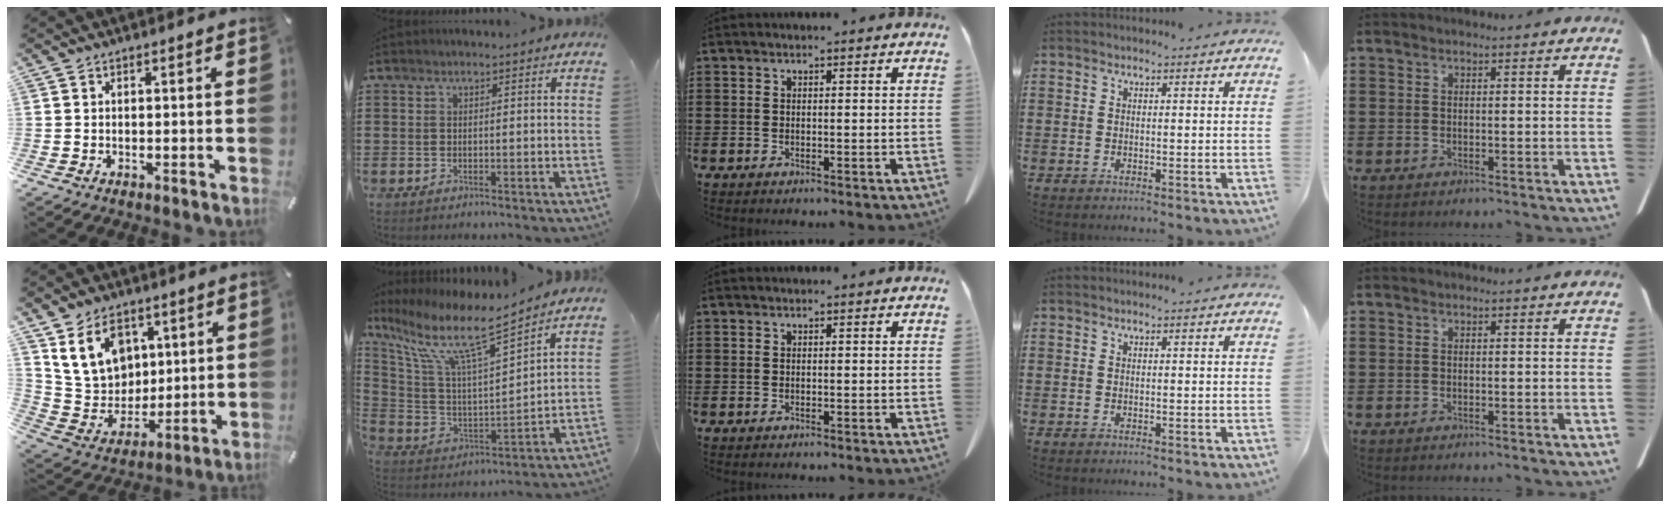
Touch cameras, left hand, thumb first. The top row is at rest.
{"thumb": {"total": 15.0, "force": [6.6, 11.8, 6.5], "torque": [-0.129, -0.017, 0.134]}, "index": {"total": 11.5, "force": [8.0, 1.5, 8.2], "torque": [-0.184, -0.043, 0.131]}}